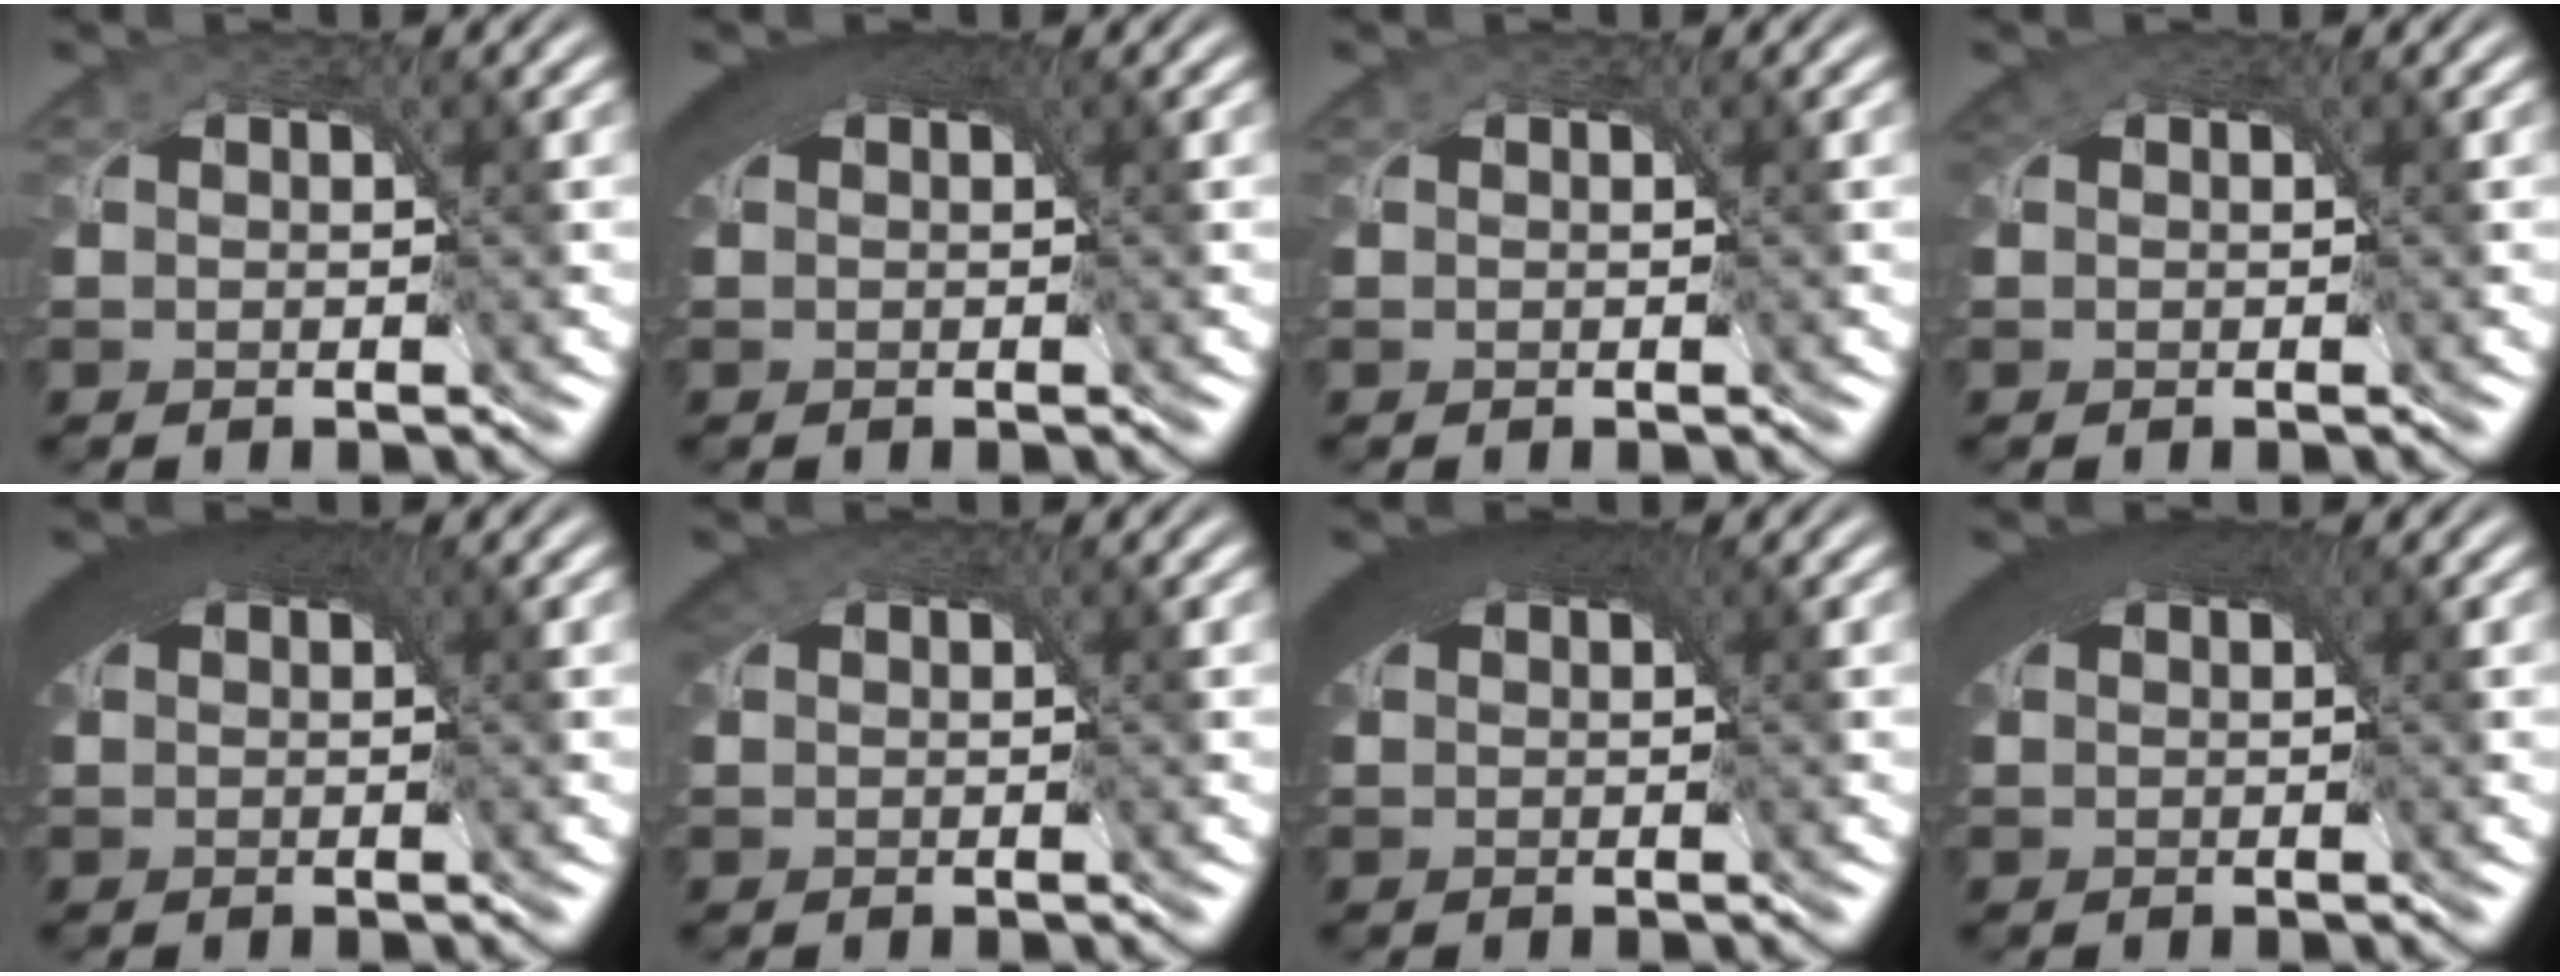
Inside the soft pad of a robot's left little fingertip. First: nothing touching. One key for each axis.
{"total": 6.6, "fx": 3.0, "fy": 3.3, "fz": 4.9, "tx": -0.088, "ty": 0.015, "tz": 0.034}
{"total": 0.0}
{"total": 2.1, "fx": 0.8, "fy": 1.6, "fz": 1.2, "tx": -0.033, "ty": 0.002, "tz": 0.006}
{"total": 8.0, "fx": 3.0, "fy": 4.0, "fz": 6.2, "tx": -0.098, "ty": 0.019, "tz": 0.031}
{"total": 4.0, "fx": 2.1, "fy": 2.3, "fz": 2.5, "tx": -0.049, "ty": 0.009, "tz": 0.024}
{"total": 8.3, "fx": 3.1, "fy": 4.2, "fz": 6.5, "tx": -0.103, "ty": 0.020, "tz": 0.033}
{"total": 7.2, "fx": 3.0, "fy": 3.6, "fz": 5.5, "tx": -0.090, "ty": 0.016, "tz": 0.033}